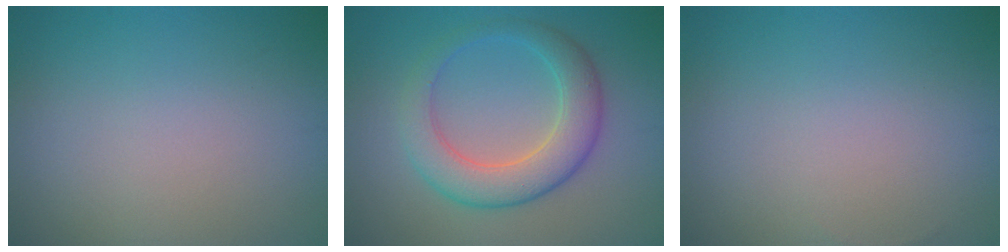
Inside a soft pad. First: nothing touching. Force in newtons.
{"total": 5.4, "press": 5.4, "slide": 0.3}
{"total": 0.0}